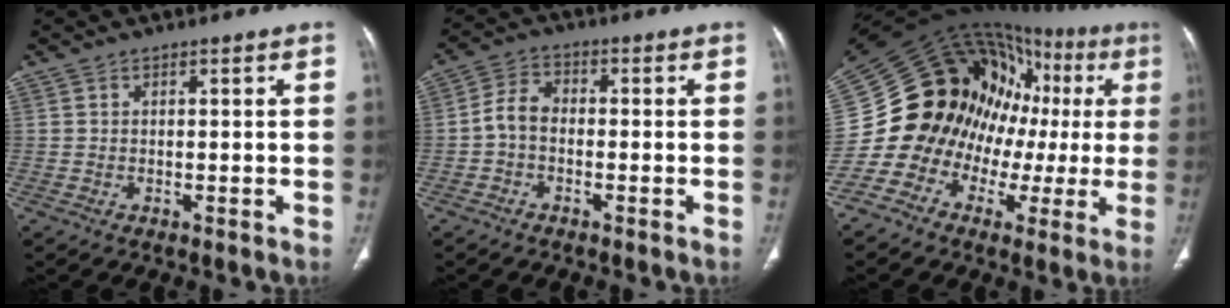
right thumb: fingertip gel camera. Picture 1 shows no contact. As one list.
[{"total": 4.7, "force": [-1.1, 3.2, 3.2], "torque": [-0.057, 0.018, -0.033]}, {"total": 23.0, "force": [-0.9, 17.3, 15.0], "torque": [-0.199, 0.086, -0.016]}]